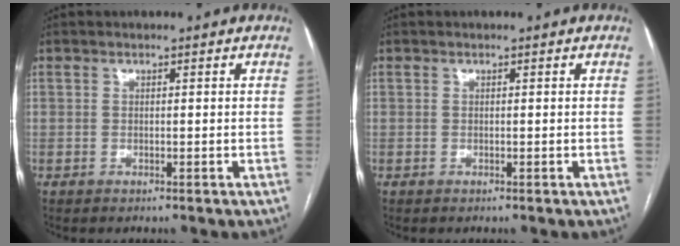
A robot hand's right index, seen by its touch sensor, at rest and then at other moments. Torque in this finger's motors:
{"motor_torque": [0.00, 0.00, 0.00, 0.00]}